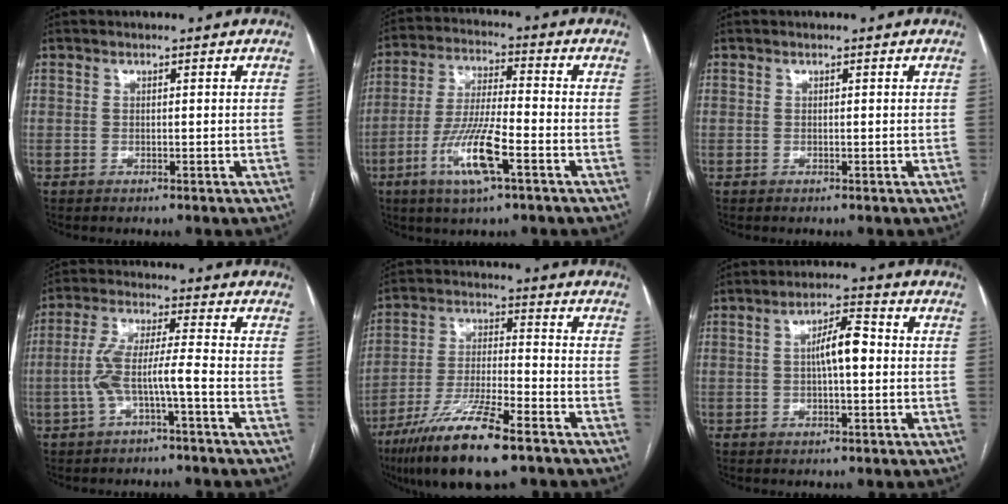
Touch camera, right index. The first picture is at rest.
{"total": 11.0, "force": [-4.7, 1.4, 9.8], "torque": [-0.197, -0.012, -0.088]}
{"total": 0.0}
{"total": 7.1, "force": [-2.3, 0.2, 6.7], "torque": [-0.141, 0.020, -0.043]}
{"total": 14.6, "force": [-9.3, 1.8, 11.0], "torque": [-0.218, -0.032, -0.167]}
{"total": 5.7, "force": [0.1, 1.5, 5.5], "torque": [-0.099, 0.018, 0.001]}